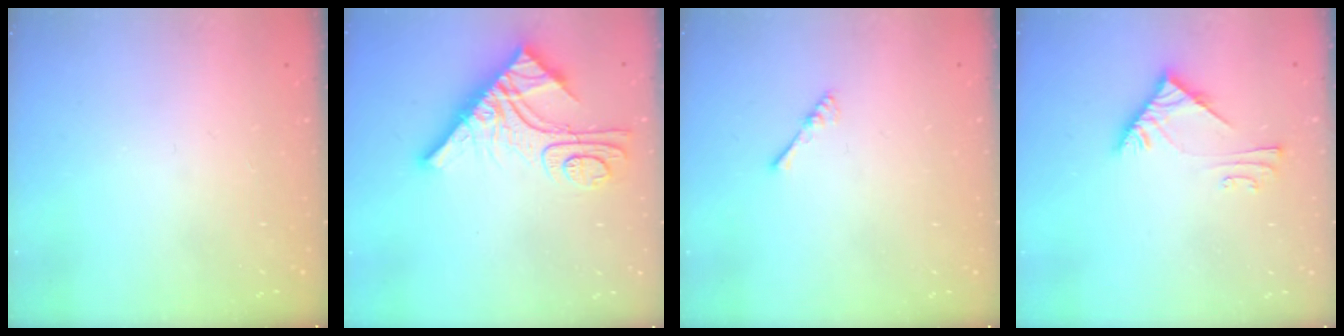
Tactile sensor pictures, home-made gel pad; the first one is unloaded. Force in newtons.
{"total": 15.3, "press": 15.3, "slide": 1.4}
{"total": 2.4, "press": 2.4, "slide": 0.5}
{"total": 6.0, "press": 6.0, "slide": 0.7}